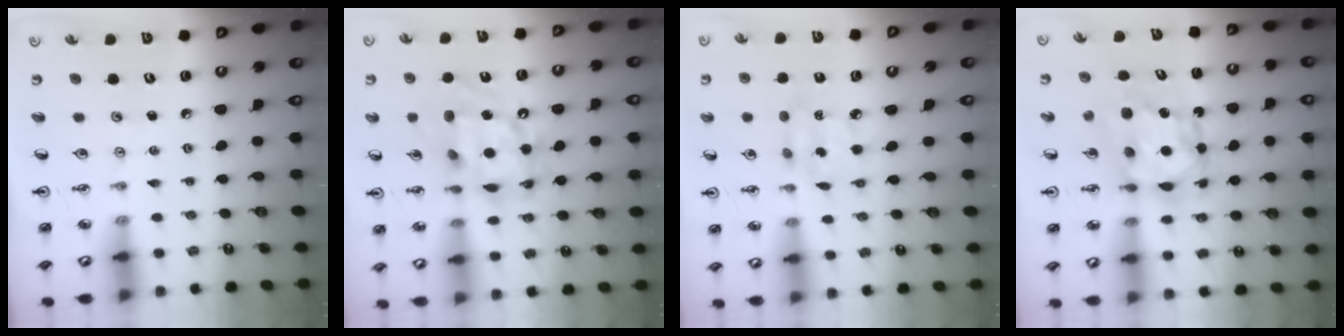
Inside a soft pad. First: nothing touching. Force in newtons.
{"total": 15.1, "press": 15.1, "slide": 1.3}
{"total": 5.8, "press": 5.8, "slide": 0.3}
{"total": 9.2, "press": 9.2, "slide": 0.7}